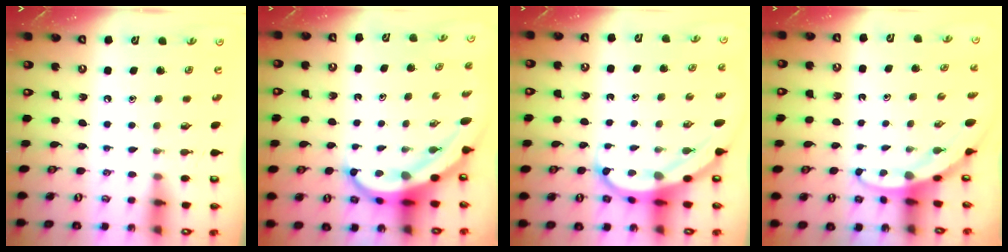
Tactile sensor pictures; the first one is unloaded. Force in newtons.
{"total": 7.6, "press": 7.4, "slide": 1.5}
{"total": 6.6, "press": 6.5, "slide": 1.2}
{"total": 2.9, "press": 2.9, "slide": 0.2}